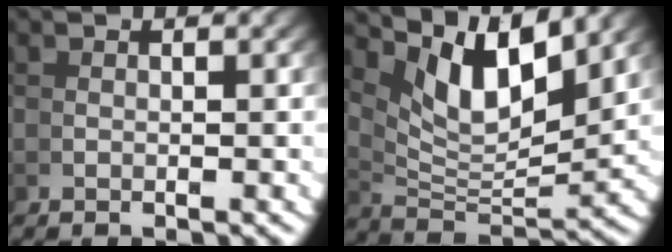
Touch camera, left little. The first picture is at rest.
{"total": 9.1, "force": [4.6, 3.6, 7.0], "torque": [-0.115, 0.000, 0.087]}